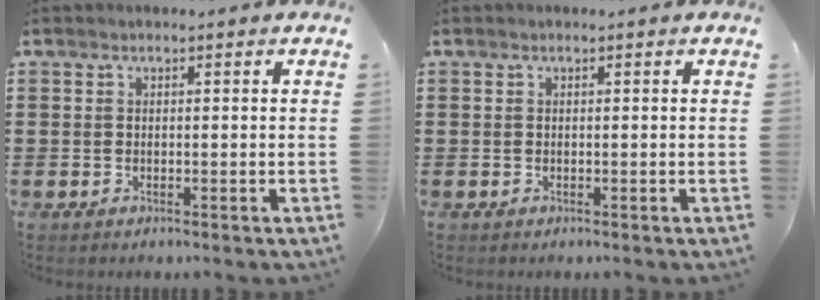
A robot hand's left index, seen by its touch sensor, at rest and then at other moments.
{"total": 0.0}